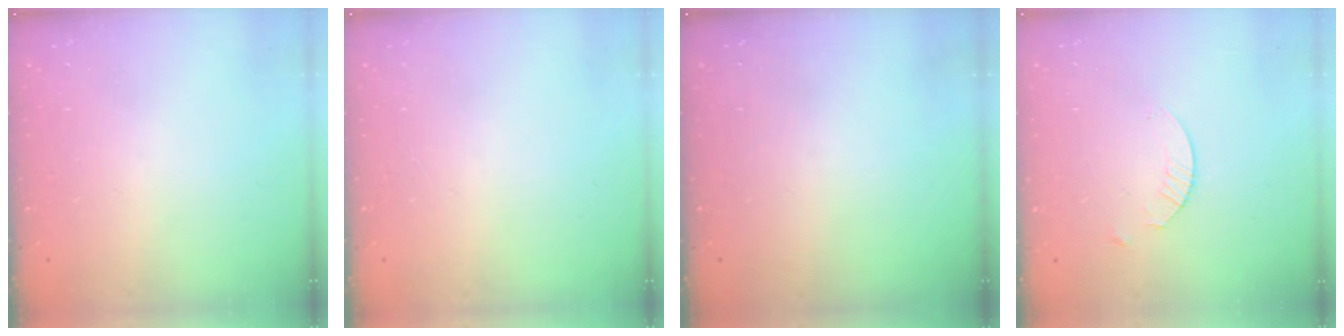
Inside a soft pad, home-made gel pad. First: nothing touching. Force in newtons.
{"total": 0.0}
{"total": 0.0}
{"total": 2.4, "press": 2.4, "slide": 0.3}